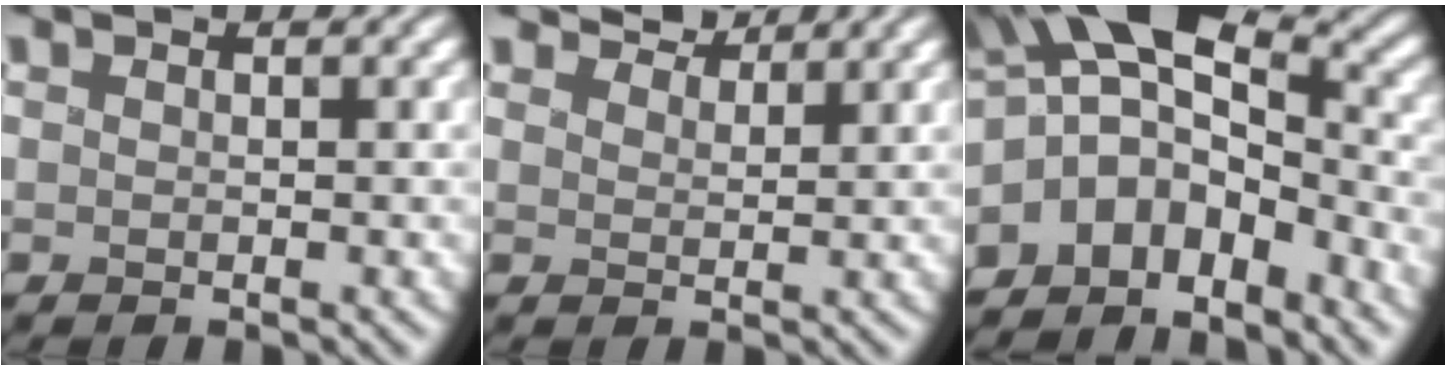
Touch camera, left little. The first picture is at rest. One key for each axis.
{"total": 3.6, "fx": 3.3, "fy": 0.9, "fz": 0.9, "tx": -0.031, "ty": 0.005, "tz": 0.059}
{"total": 9.9, "fx": -3.9, "fy": 6.4, "fz": 6.6, "tx": -0.088, "ty": 0.003, "tz": -0.081}